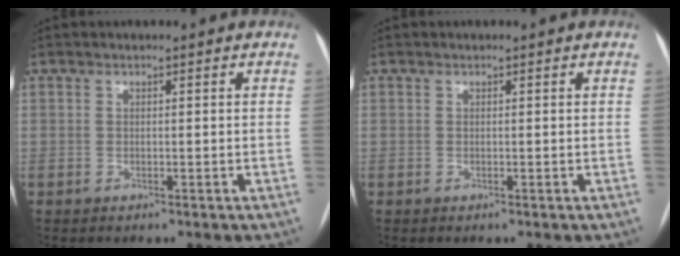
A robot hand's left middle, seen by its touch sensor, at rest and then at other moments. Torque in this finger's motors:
{"motor_torque": [-0.01, -0.63, 0.00, 0.00]}